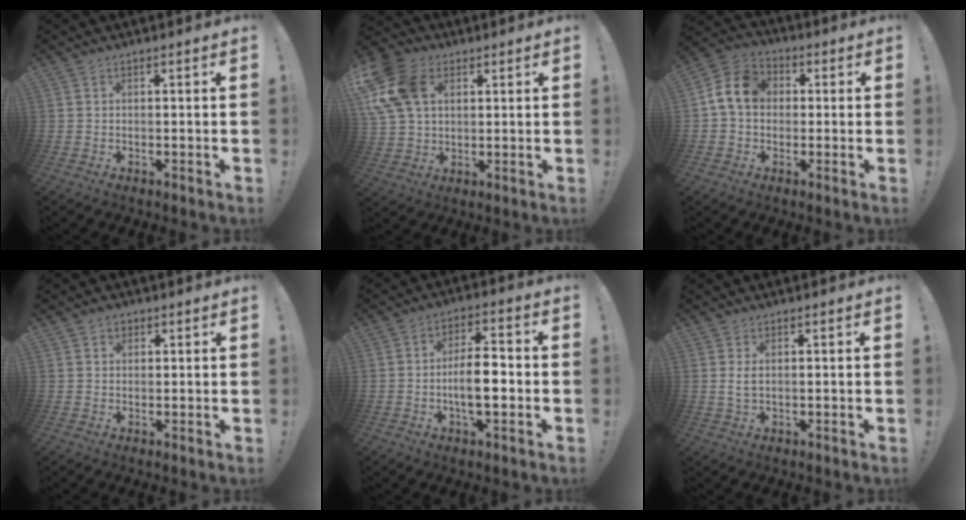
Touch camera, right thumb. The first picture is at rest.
{"total": 16.6, "force": [5.2, 11.8, 10.4], "torque": [-0.212, -0.009, 0.099]}
{"total": 10.4, "force": [1.2, 8.3, 6.1], "torque": [-0.105, 0.021, 0.029]}
{"total": 1.9, "force": [0.8, 1.7, 0.6], "torque": [-0.001, -0.001, 0.013]}
{"total": 10.0, "force": [-2.2, 3.8, 9.0], "torque": [-0.153, 0.004, -0.045]}
{"total": 2.7, "force": [0.8, 1.0, 2.3], "torque": [-0.030, -0.004, 0.011]}